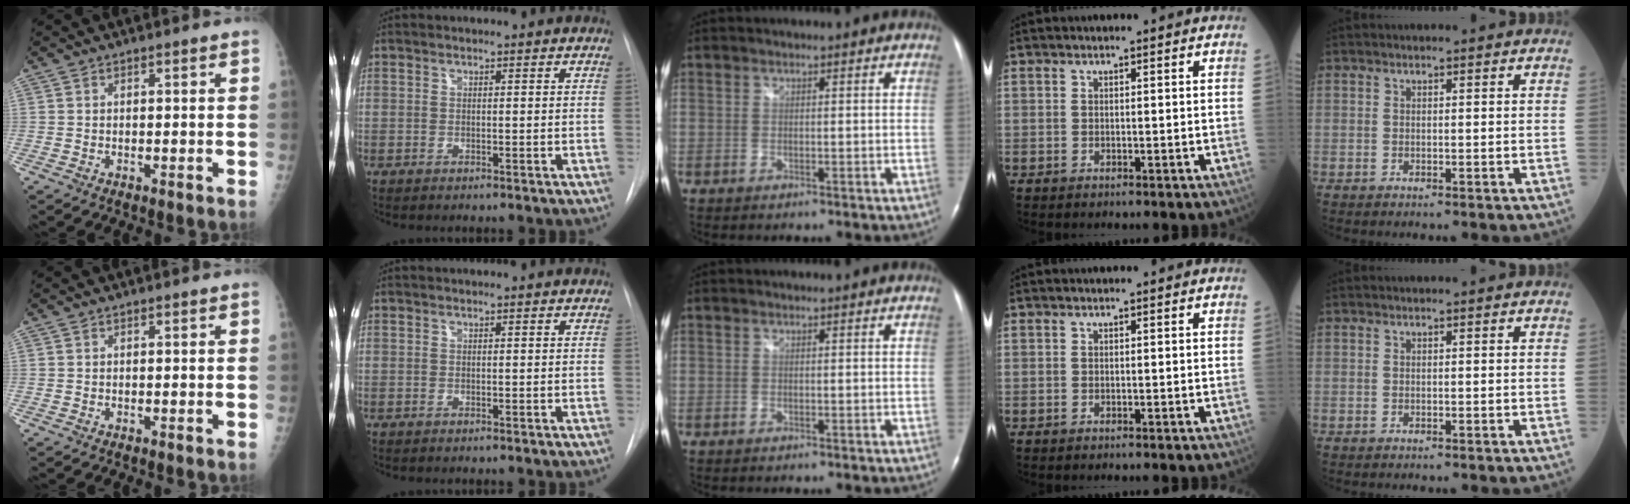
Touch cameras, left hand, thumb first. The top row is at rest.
{}